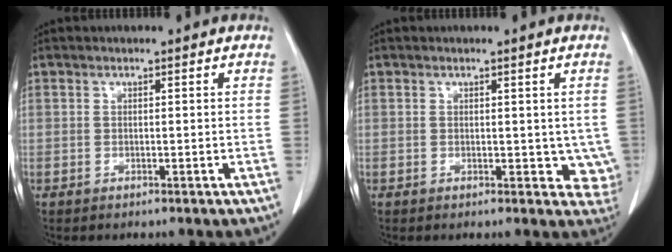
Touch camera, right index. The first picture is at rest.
{"total": 3.7, "force": [0.6, 2.5, 2.7], "torque": [-0.009, -0.006, 0.009]}